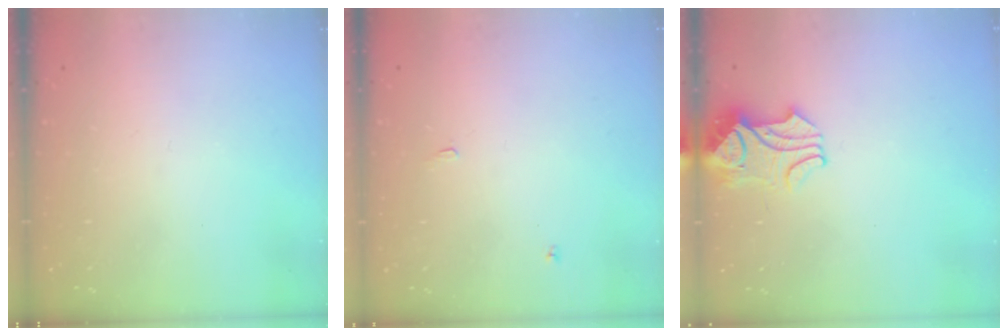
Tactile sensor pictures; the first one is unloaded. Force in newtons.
{"total": 1.8, "press": 1.8, "slide": 0.3}
{"total": 2.2, "press": 2.2, "slide": 0.6}